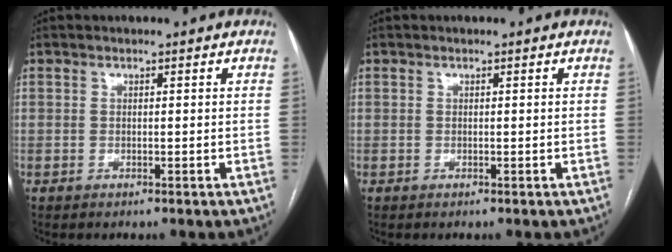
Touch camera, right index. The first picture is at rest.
{"total": 0.0}